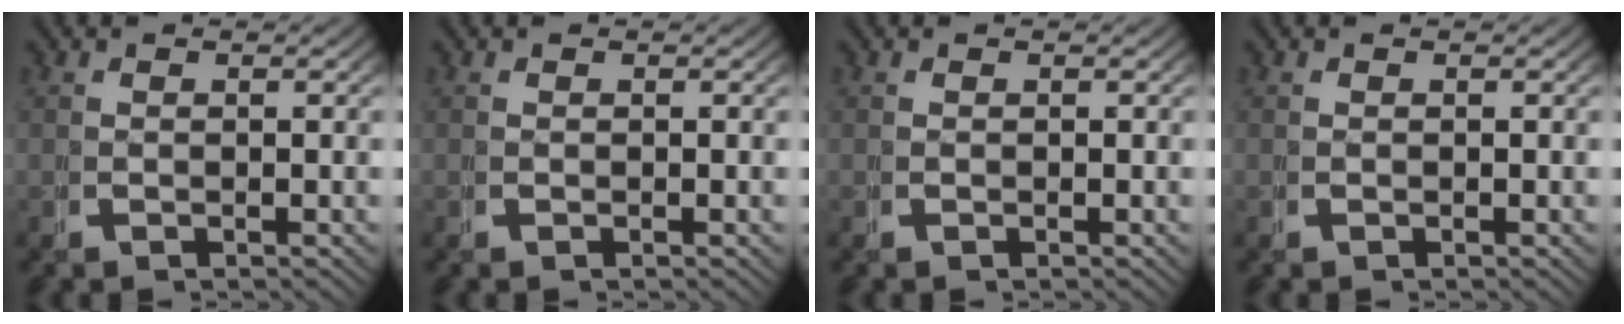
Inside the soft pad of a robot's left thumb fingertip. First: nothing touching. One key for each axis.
{"total": 0.0}
{"total": 0.0}
{"total": 0.0}